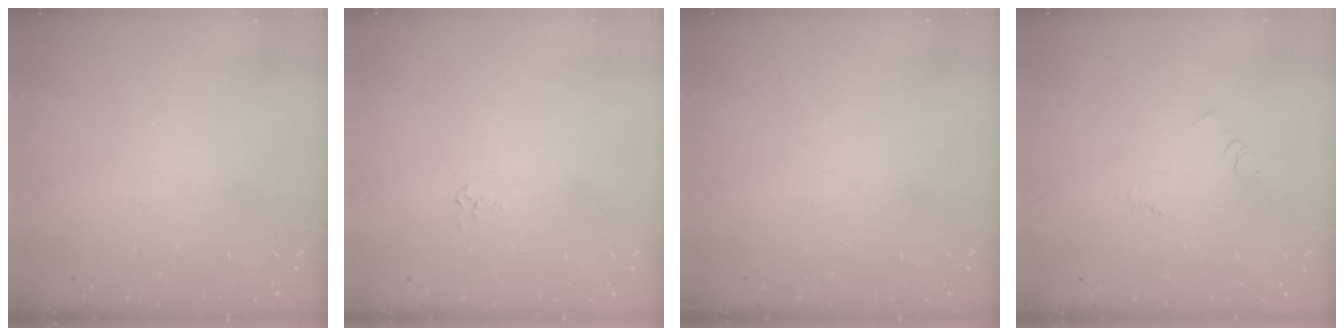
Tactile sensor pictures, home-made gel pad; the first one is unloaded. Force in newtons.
{"total": 3.2, "press": 3.1, "slide": 0.5}
{"total": 0.0}
{"total": 2.9, "press": 2.9, "slide": 0.4}